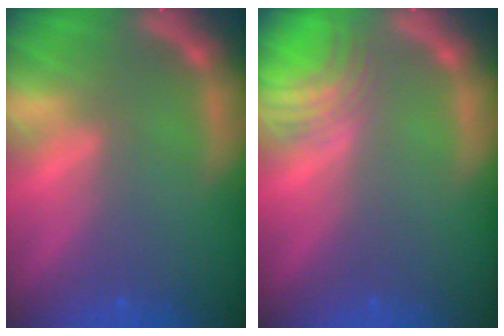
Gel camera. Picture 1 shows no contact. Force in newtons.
{"total": 3.9}